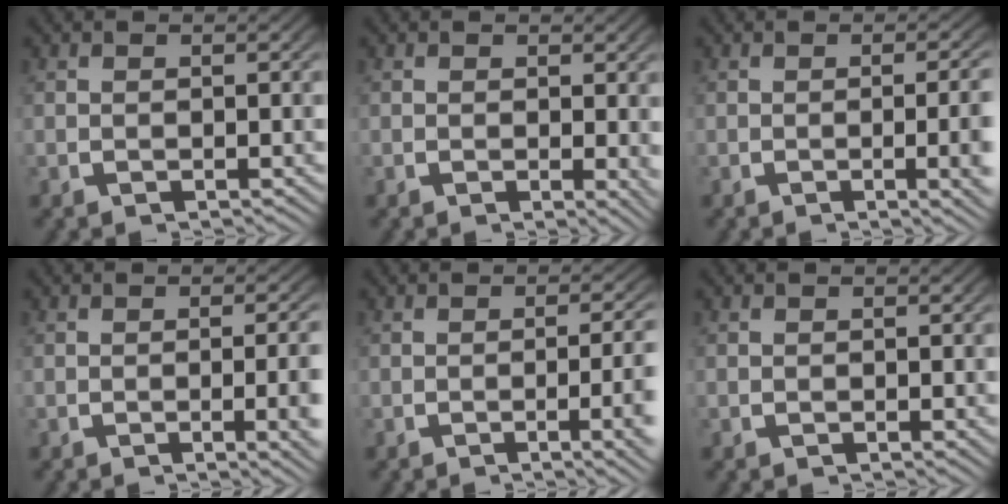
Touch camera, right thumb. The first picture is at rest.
{"total": 1.3, "force": [0.3, 0.4, 1.2], "torque": [-0.010, -0.005, 0.004]}
{"total": 4.5, "force": [-0.8, 1.1, 4.3], "torque": [-0.044, 0.006, -0.016]}
{"total": 4.0, "force": [-0.8, 0.9, 3.8], "torque": [-0.040, 0.006, -0.016]}
{"total": 4.6, "force": [-1.4, 1.1, 4.3], "torque": [-0.054, 0.003, -0.022]}
{"total": 0.0}